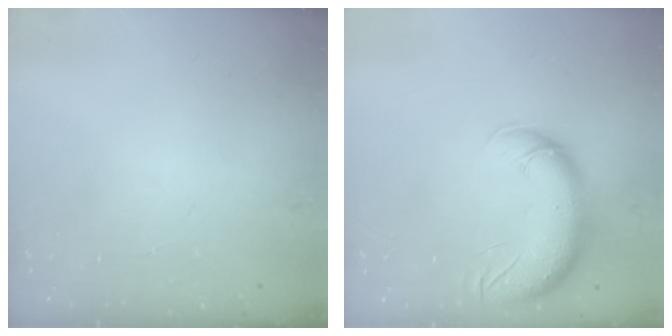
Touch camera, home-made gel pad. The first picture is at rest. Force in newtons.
{"total": 12.1, "press": 11.8, "slide": 2.5}